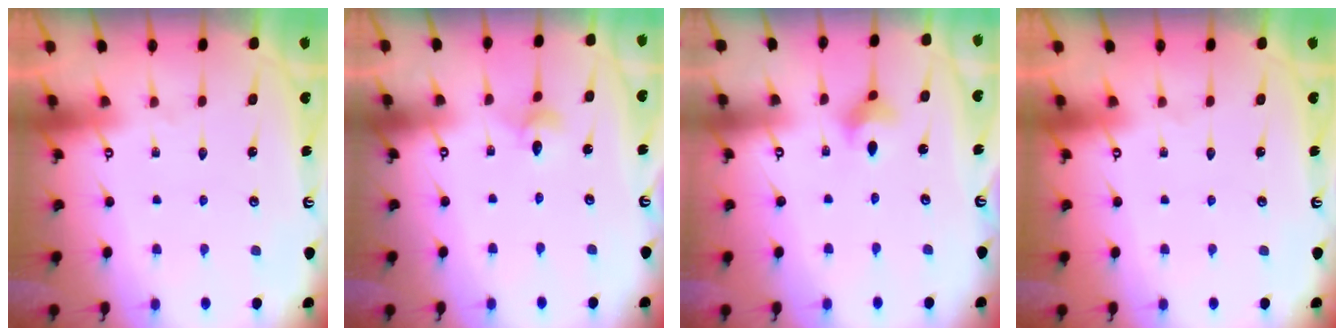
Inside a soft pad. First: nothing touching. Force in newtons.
{"total": 3.1, "press": 3.0, "slide": 0.4}
{"total": 3.2, "press": 3.2, "slide": 0.2}
{"total": 0.0}